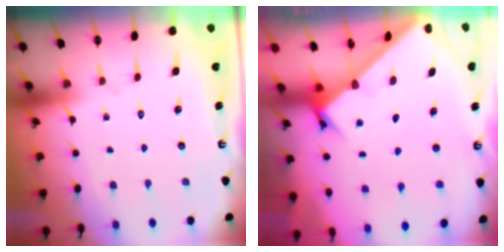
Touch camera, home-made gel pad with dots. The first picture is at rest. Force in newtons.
{"total": 2.5, "press": 2.5, "slide": 0.3}